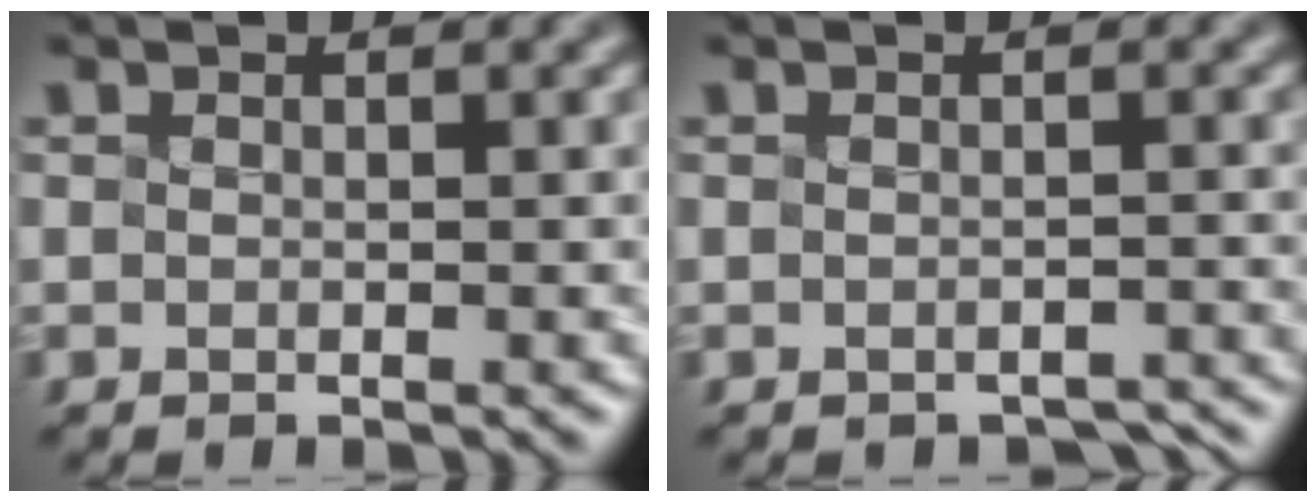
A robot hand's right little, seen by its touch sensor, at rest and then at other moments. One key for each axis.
{"total": 1.4, "fx": -1.2, "fy": 0.5, "fz": 0.4, "tx": -0.002, "ty": -0.001, "tz": -0.014}